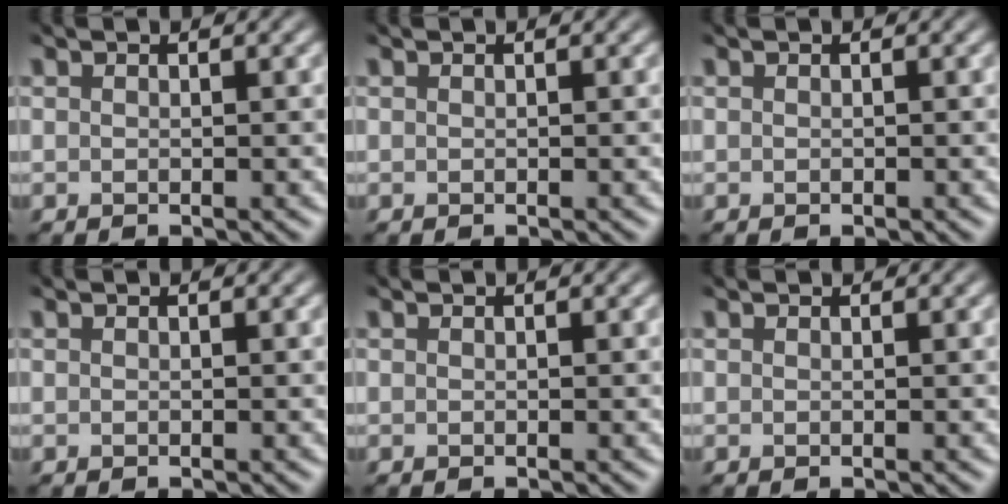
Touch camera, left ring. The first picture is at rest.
{"total": 0.0}
{"total": 0.0}
{"total": 0.0}
{"total": 0.0}
{"total": 0.0}